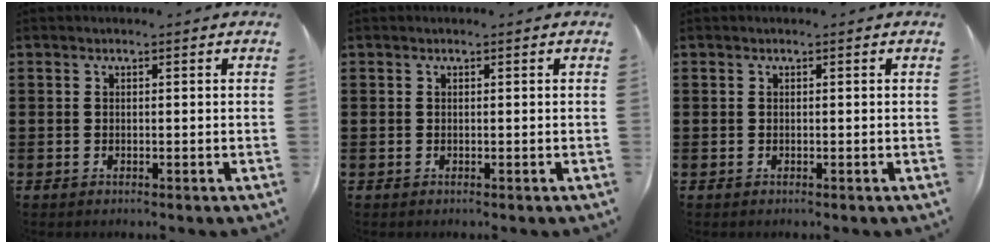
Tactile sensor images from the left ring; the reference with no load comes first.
{"total": 0.0}
{"total": 0.0}